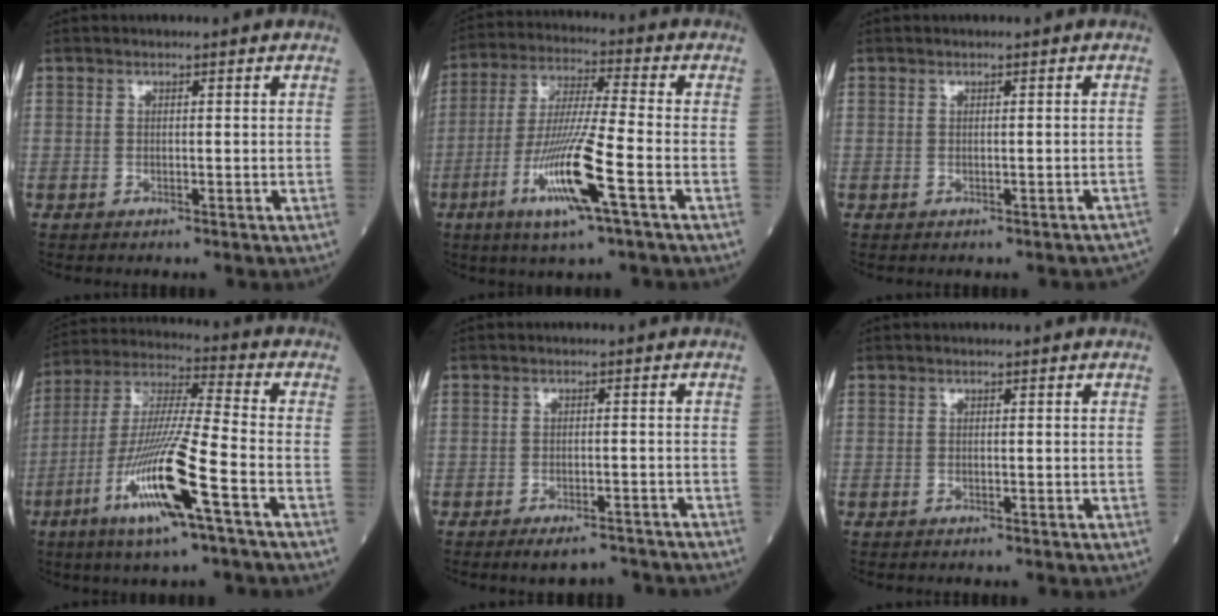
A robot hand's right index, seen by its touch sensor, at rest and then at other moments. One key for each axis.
{"total": 13.5, "fx": -5.3, "fy": 0.1, "fz": 12.4, "tx": -0.249, "ty": -0.018, "tz": -0.099}
{"total": 2.0, "fx": -1.8, "fy": 0.7, "fz": 0.8, "tx": 0.003, "ty": 0.006, "tz": -0.018}
{"total": 16.2, "fx": -6.8, "fy": 0.4, "fz": 14.7, "tx": -0.300, "ty": -0.016, "tz": -0.129}
{"total": 5.9, "fx": -5.2, "fy": 1.5, "fz": 2.3, "tx": -0.020, "ty": -0.001, "tz": -0.069}
{"total": 0.0}